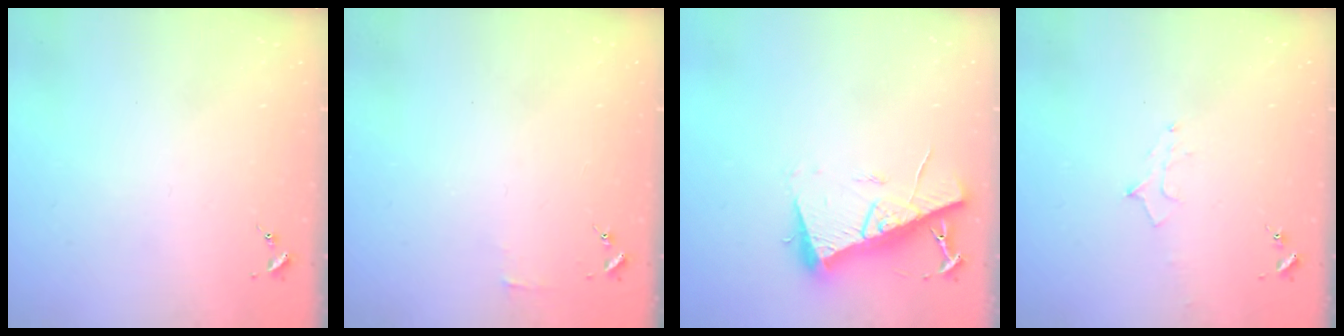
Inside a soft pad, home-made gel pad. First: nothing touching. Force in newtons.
{"total": 2.9, "press": 2.9, "slide": 0.3}
{"total": 12.9, "press": 12.8, "slide": 1.6}
{"total": 7.4, "press": 7.3, "slide": 1.1}